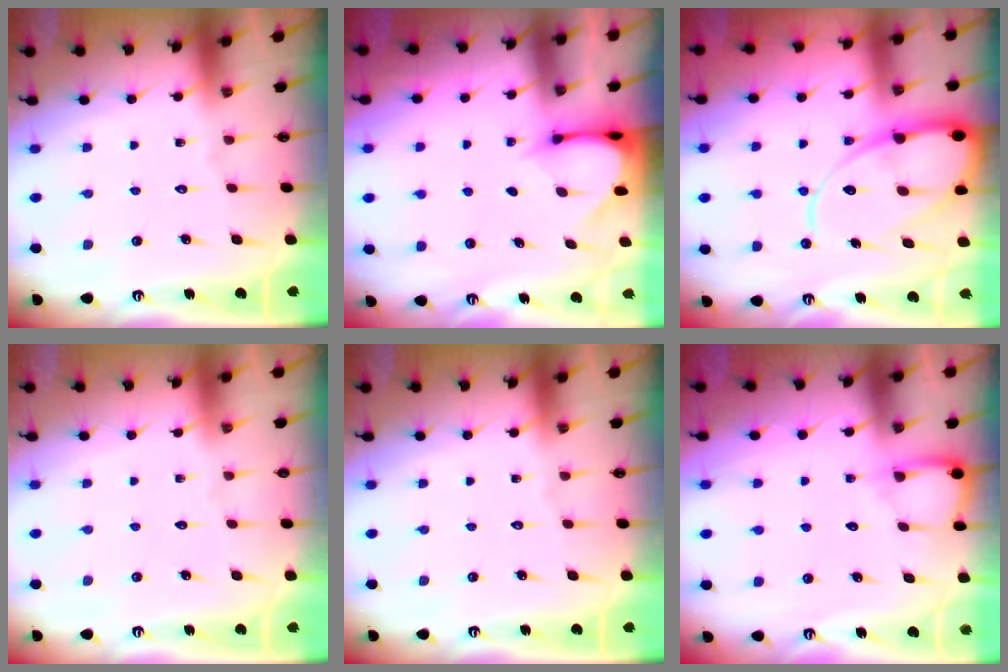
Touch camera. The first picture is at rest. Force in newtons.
{"total": 3.3, "press": 3.3, "slide": 0.3}
{"total": 14.4, "press": 14.4, "slide": 1.4}
{"total": 0.0}
{"total": 0.0}
{"total": 5.0, "press": 5.0, "slide": 0.7}